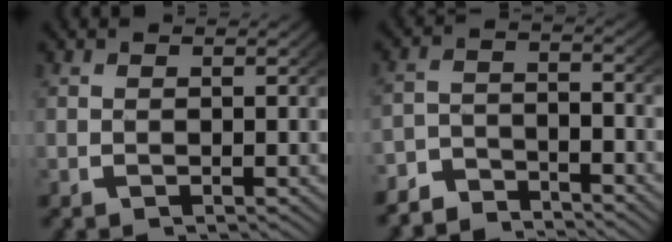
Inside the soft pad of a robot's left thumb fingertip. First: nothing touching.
{"total": 4.3, "force": [-3.9, 1.4, 0.7], "torque": [-0.008, -0.014, -0.075]}